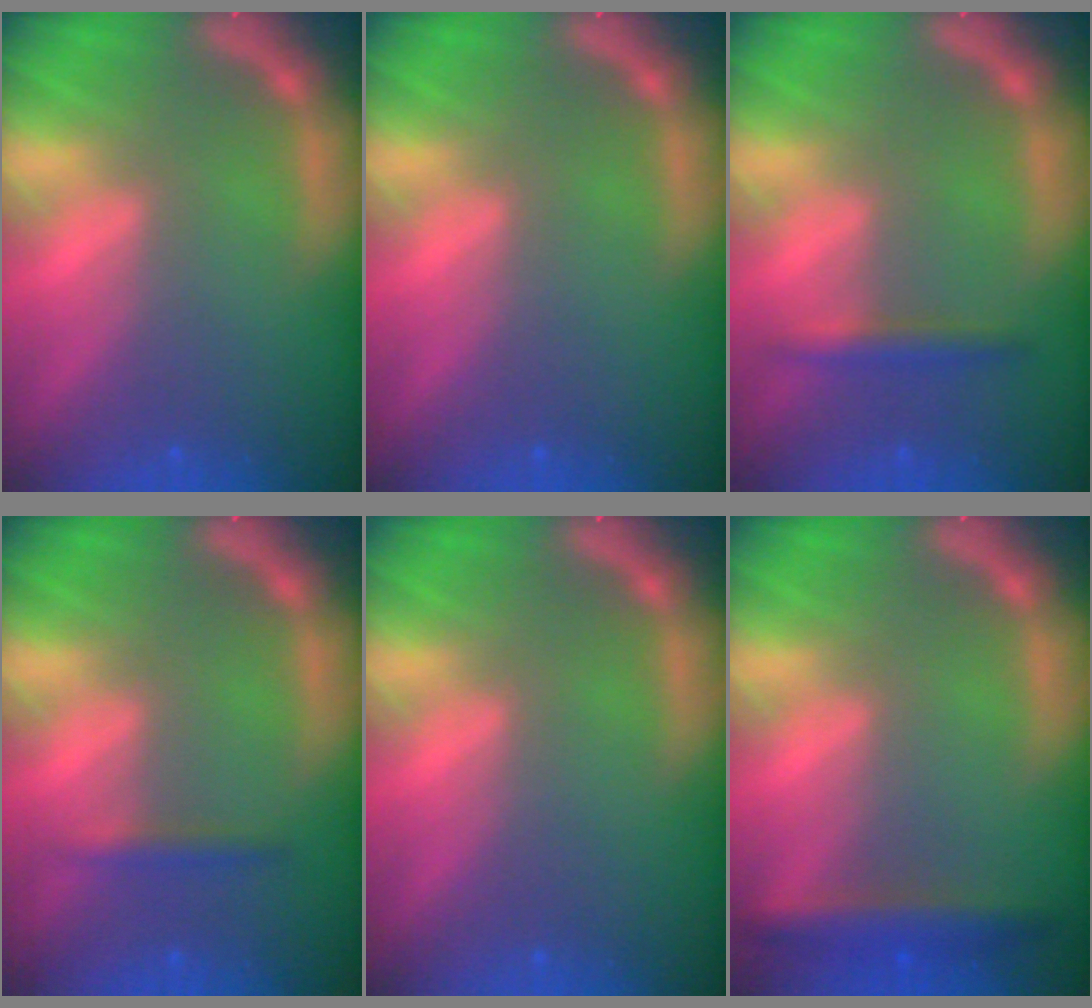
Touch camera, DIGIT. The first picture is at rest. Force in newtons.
{"total": 0.0}
{"total": 1.9}
{"total": 1.4}
{"total": 0.0}
{"total": 3.4}